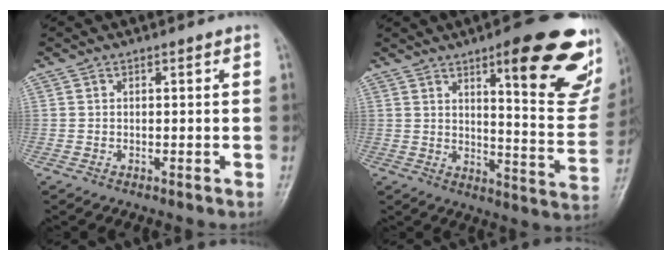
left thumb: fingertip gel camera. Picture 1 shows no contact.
{"total": 22.5, "force": [11.8, 5.7, 18.2], "torque": [-0.192, -0.058, 0.158]}